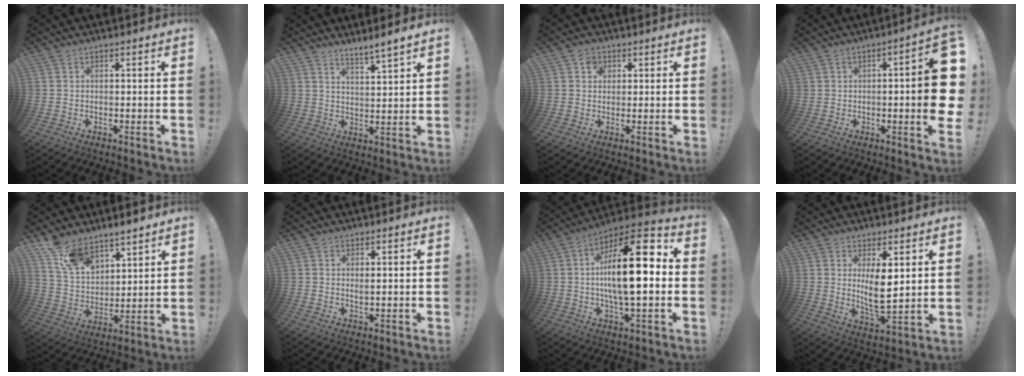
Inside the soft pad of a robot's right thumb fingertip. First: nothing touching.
{"total": 5.2, "force": [4.5, -0.4, 2.5], "torque": [-0.042, -0.034, 0.075]}
{"total": 2.8, "force": [1.1, 2.5, 0.8], "torque": [-0.005, -0.004, 0.017]}
{"total": 10.8, "force": [-0.2, 2.0, 10.6], "torque": [-0.135, -0.006, -0.008]}
{"total": 11.5, "force": [9.8, 5.0, 3.5], "torque": [-0.078, -0.067, 0.188]}
{"total": 1.2, "force": [0.5, 0.5, 0.9], "torque": [-0.018, -0.001, 0.010]}
{"total": 20.4, "force": [1.1, 7.0, 19.2], "torque": [-0.310, -0.001, 0.005]}
{"total": 8.8, "force": [2.4, 3.8, 7.5], "torque": [-0.133, -0.022, 0.047]}